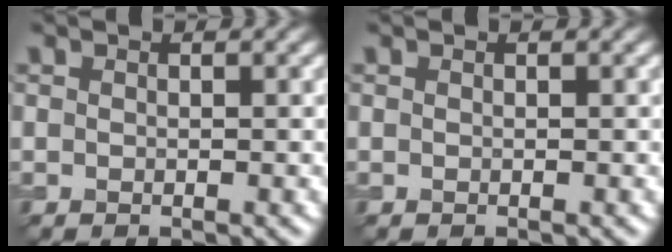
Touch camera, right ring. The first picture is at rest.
{"total": 0.0}